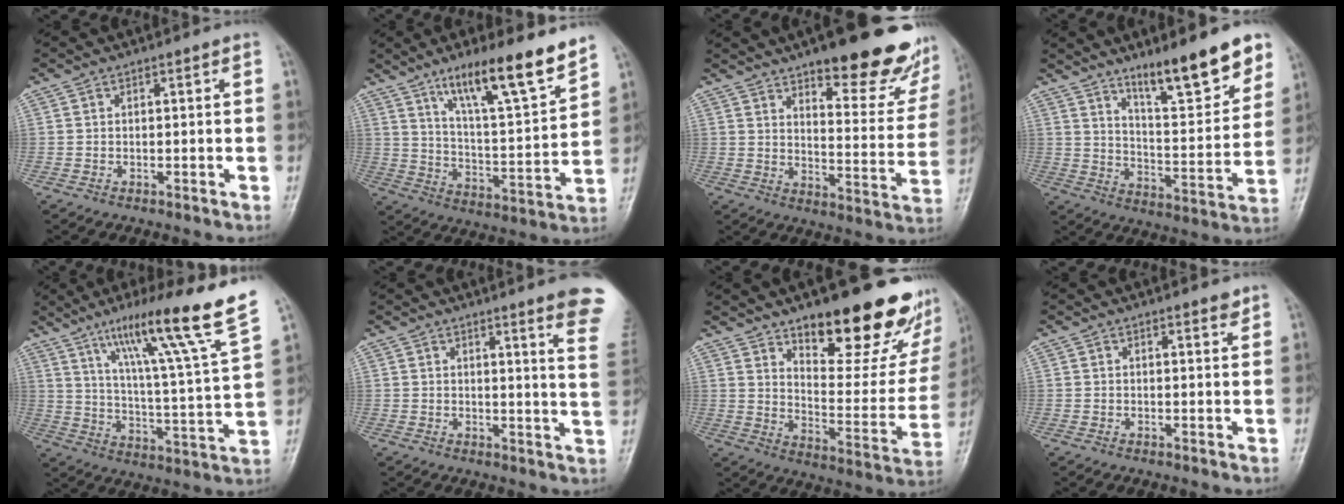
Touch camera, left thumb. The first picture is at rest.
{"total": 16.6, "force": [11.6, 2.7, 11.6], "torque": [-0.171, -0.066, 0.198]}
{"total": 22.7, "force": [15.3, 7.3, 15.2], "torque": [-0.154, -0.080, 0.200]}
{"total": 16.0, "force": [11.2, 3.6, 10.8], "torque": [-0.129, -0.076, 0.183]}
{"total": 21.9, "force": [13.5, 0.4, 17.2], "torque": [-0.247, -0.050, 0.212]}
{"total": 11.5, "force": [8.5, 0.4, 7.7], "torque": [-0.073, -0.056, 0.080]}
{"total": 25.6, "force": [16.3, 9.5, 17.2], "torque": [-0.189, -0.092, 0.238]}
{"total": 1.7, "force": [1.4, 0.4, 0.9], "torque": [-0.009, -0.009, 0.018]}